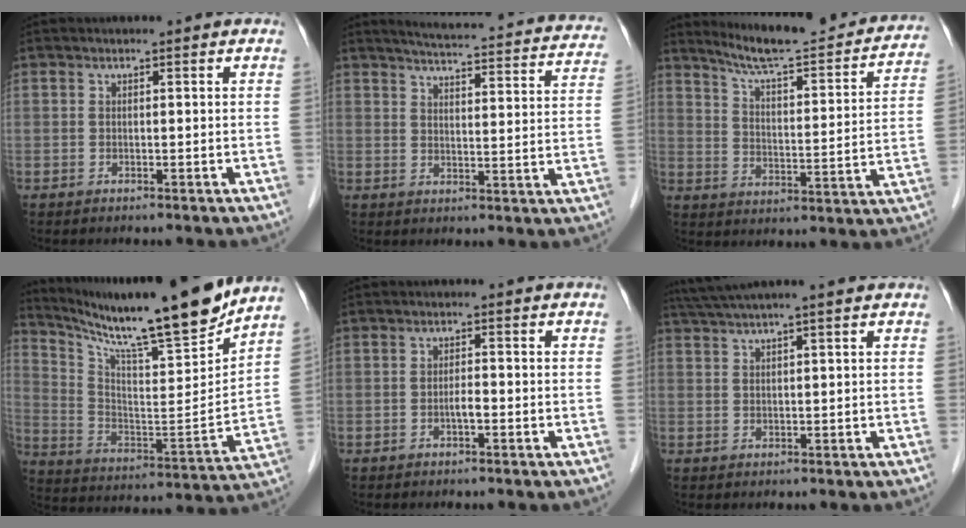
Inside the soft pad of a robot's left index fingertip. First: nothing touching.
{"total": 22.1, "force": [20.2, 3.3, 8.2], "torque": [-0.105, -0.033, 0.229]}
{"total": 19.9, "force": [18.1, 2.1, 8.1], "torque": [-0.115, -0.031, 0.239]}
{"total": 21.2, "force": [18.2, 0.1, 10.9], "torque": [-0.191, -0.041, 0.292]}
{"total": 1.6, "force": [-0.9, 0.2, 1.3], "torque": [-0.023, -0.001, -0.015]}
{"total": 6.2, "force": [5.1, -1.3, 3.3], "torque": [-0.055, 0.027, 0.085]}